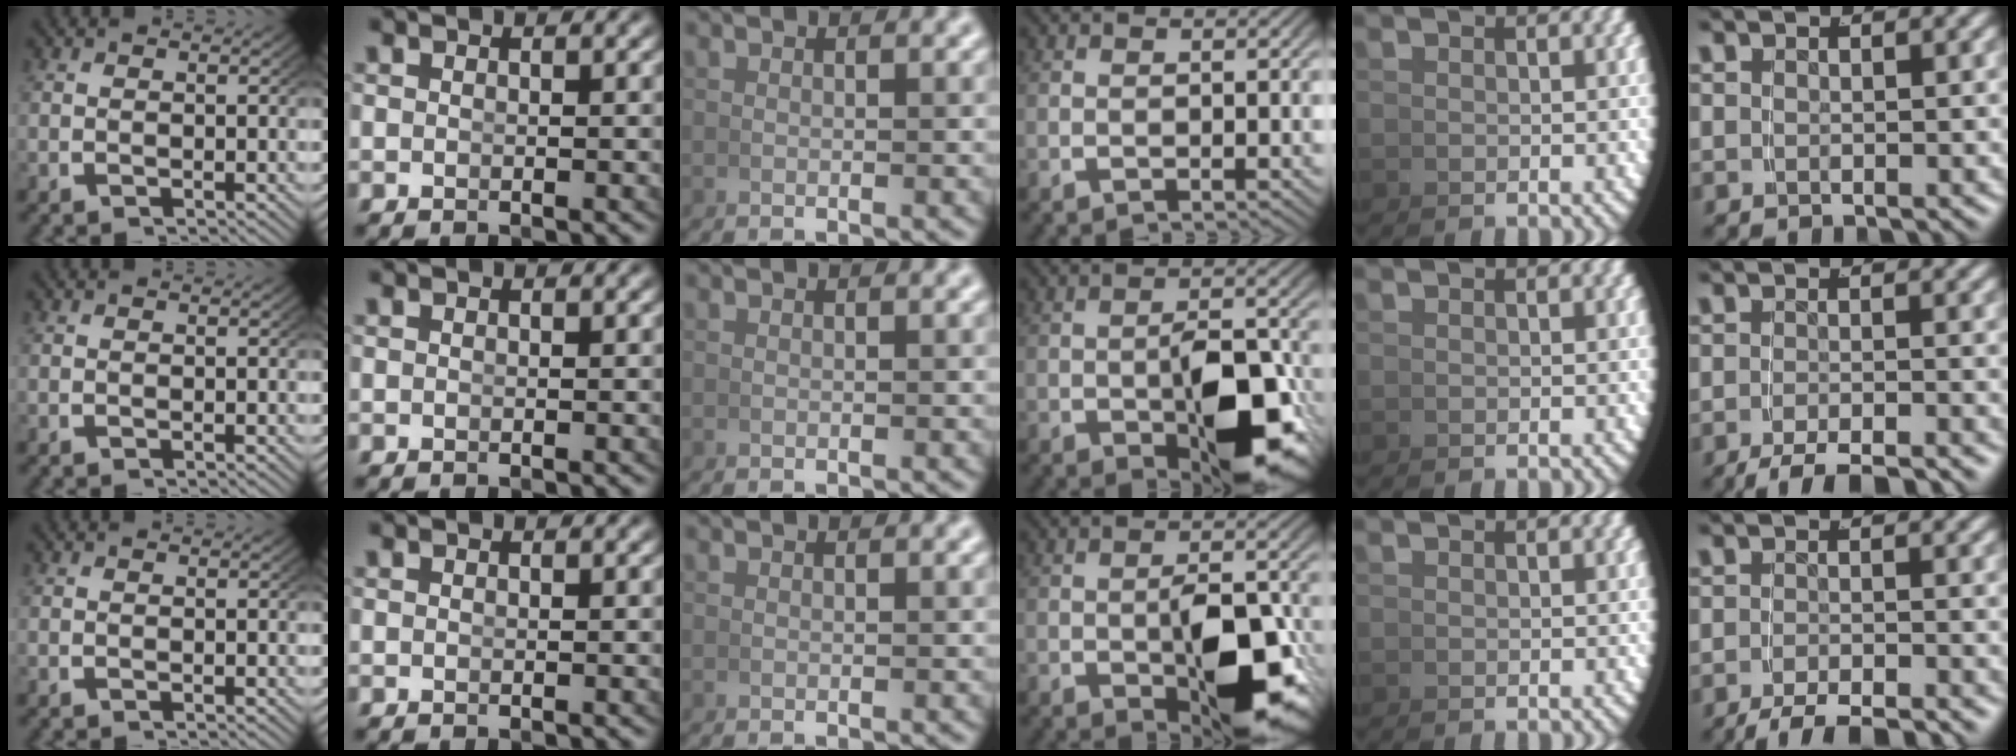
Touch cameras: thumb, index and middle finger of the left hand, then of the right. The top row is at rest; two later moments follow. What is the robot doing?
{"motion": "grasp_and_lifting", "object": "calculator"}